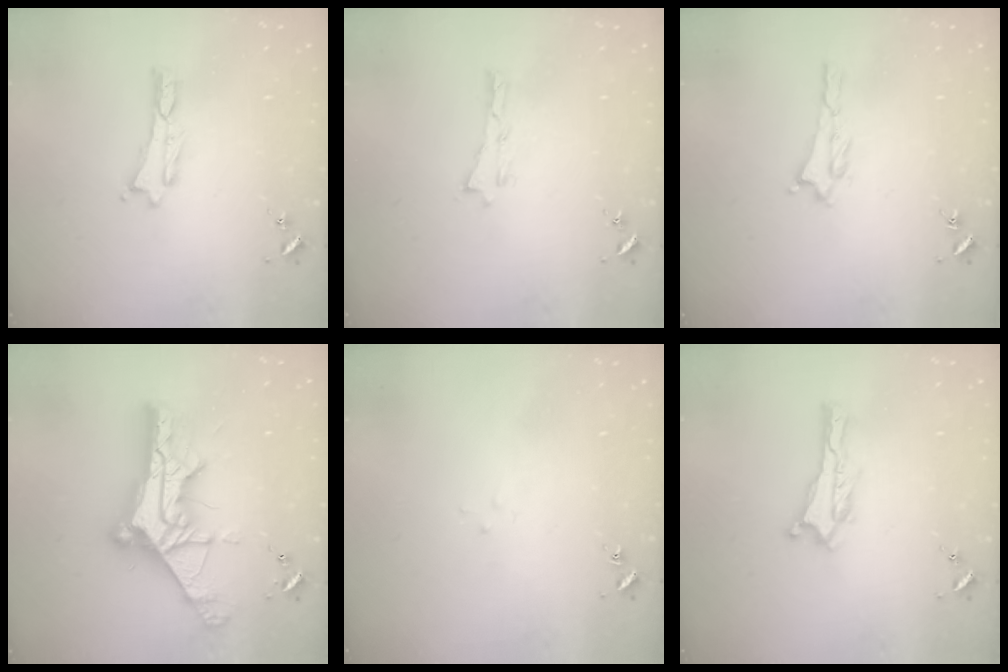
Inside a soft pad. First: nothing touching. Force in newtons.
{"total": 0.0}
{"total": 1.4, "press": 1.4, "slide": 0.3}
{"total": 14.3, "press": 14.3, "slide": 1.3}
{"total": 1.8, "press": 1.8, "slide": 0.1}
{"total": 0.0}